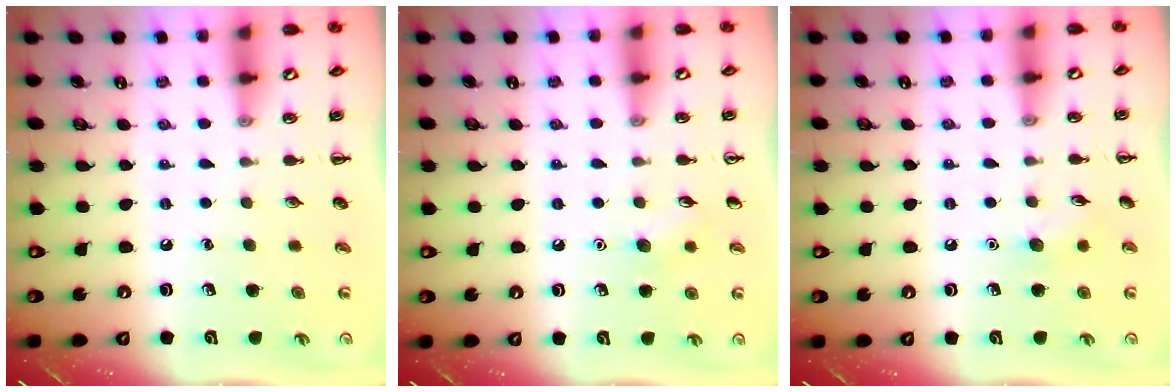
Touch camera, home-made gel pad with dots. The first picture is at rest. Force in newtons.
{"total": 5.3, "press": 5.0, "slide": 1.6}
{"total": 6.9, "press": 6.6, "slide": 1.9}